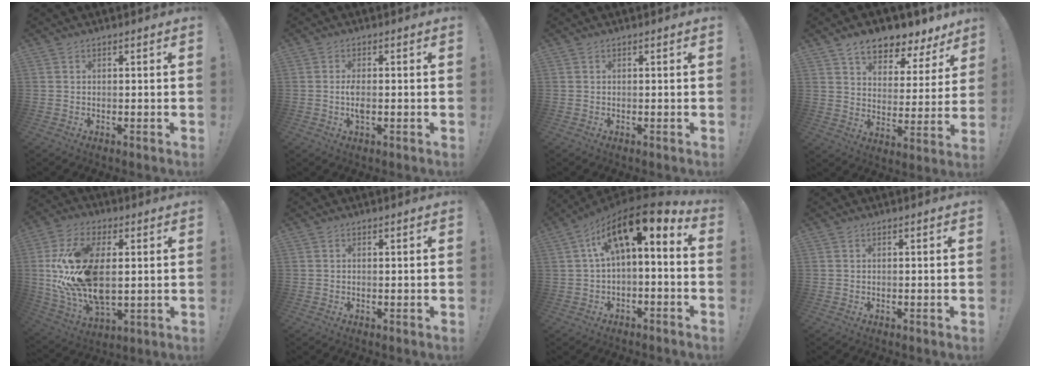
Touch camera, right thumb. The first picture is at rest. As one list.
[{"total": 3.3, "force": [-0.4, 1.1, 3.1], "torque": [-0.056, -0.003, -0.011]}, {"total": 0.0}, {"total": 9.2, "force": [7.4, 3.8, 3.9], "torque": [-0.060, -0.064, 0.132]}, {"total": 22.2, "force": [2.2, 13.0, 17.8], "torque": [-0.339, -0.003, 0.046]}, {"total": 0.0}, {"total": 11.9, "force": [4.5, 3.9, 10.3], "torque": [-0.173, -0.026, 0.077]}, {"total": 0.0}]